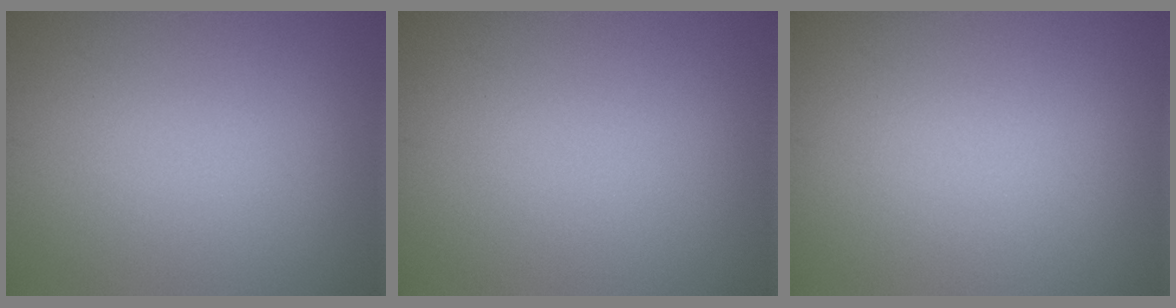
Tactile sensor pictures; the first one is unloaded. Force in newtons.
{"total": 0.0}
{"total": 0.0}